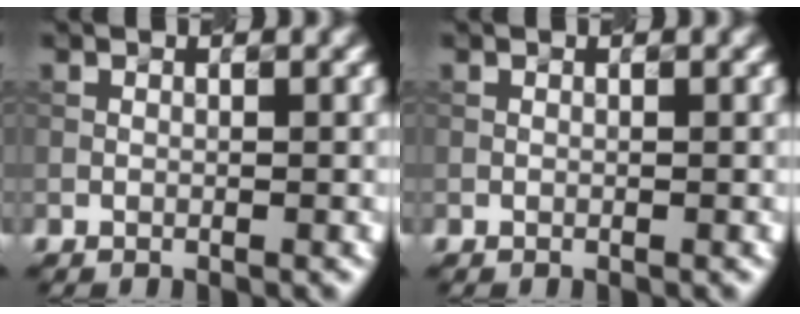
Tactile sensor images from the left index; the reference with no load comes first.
{"total": 0.0}